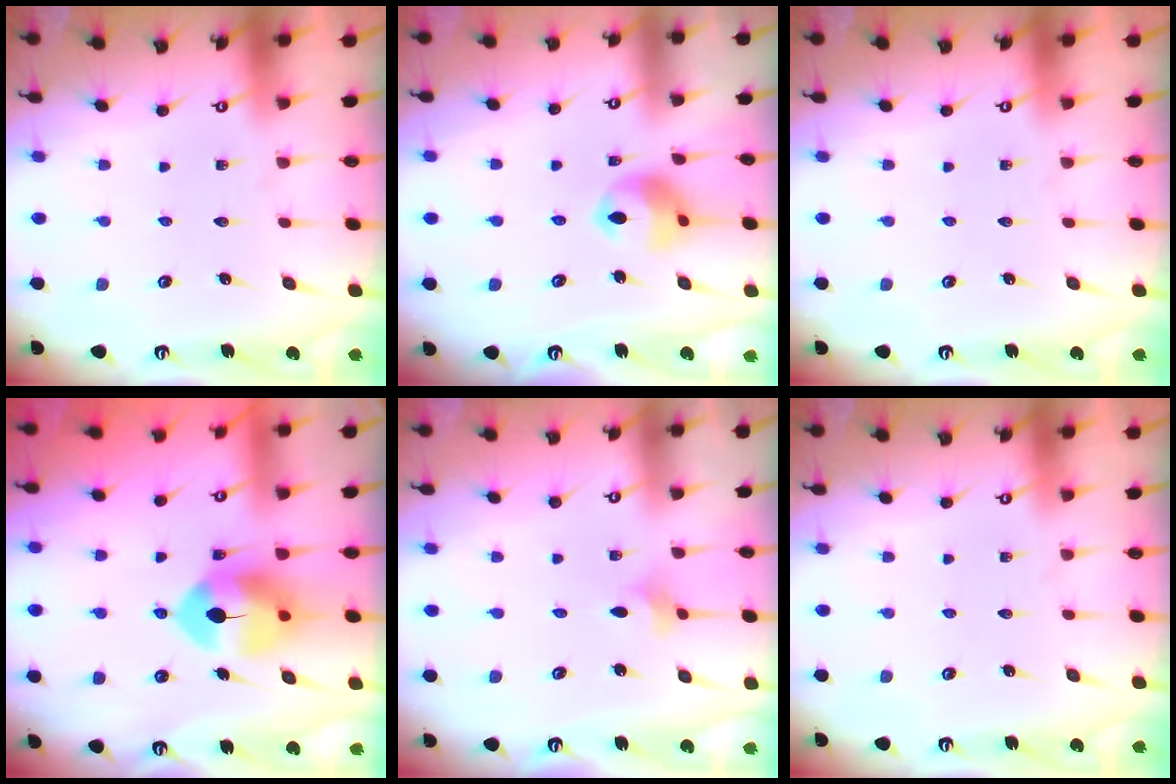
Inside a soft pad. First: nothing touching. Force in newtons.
{"total": 10.5, "press": 10.4, "slide": 1.3}
{"total": 0.0}
{"total": 10.9, "press": 10.8, "slide": 1.4}
{"total": 1.9, "press": 1.9, "slide": 0.4}
{"total": 0.0}